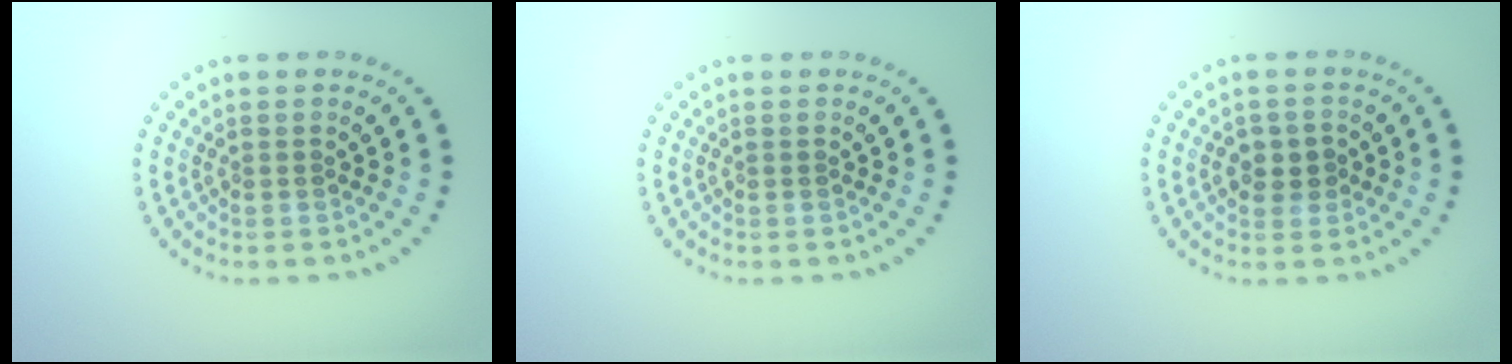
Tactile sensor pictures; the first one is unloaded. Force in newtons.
{"total": 0.0}
{"total": 2.3, "press": 2.3, "slide": 0.6}